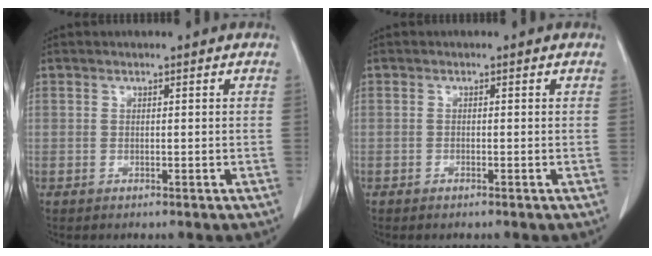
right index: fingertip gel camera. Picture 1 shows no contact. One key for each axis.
{"total": 0.6, "fx": -0.5, "fy": 0.1, "fz": 0.4, "tx": -0.008, "ty": 0.000, "tz": -0.010}